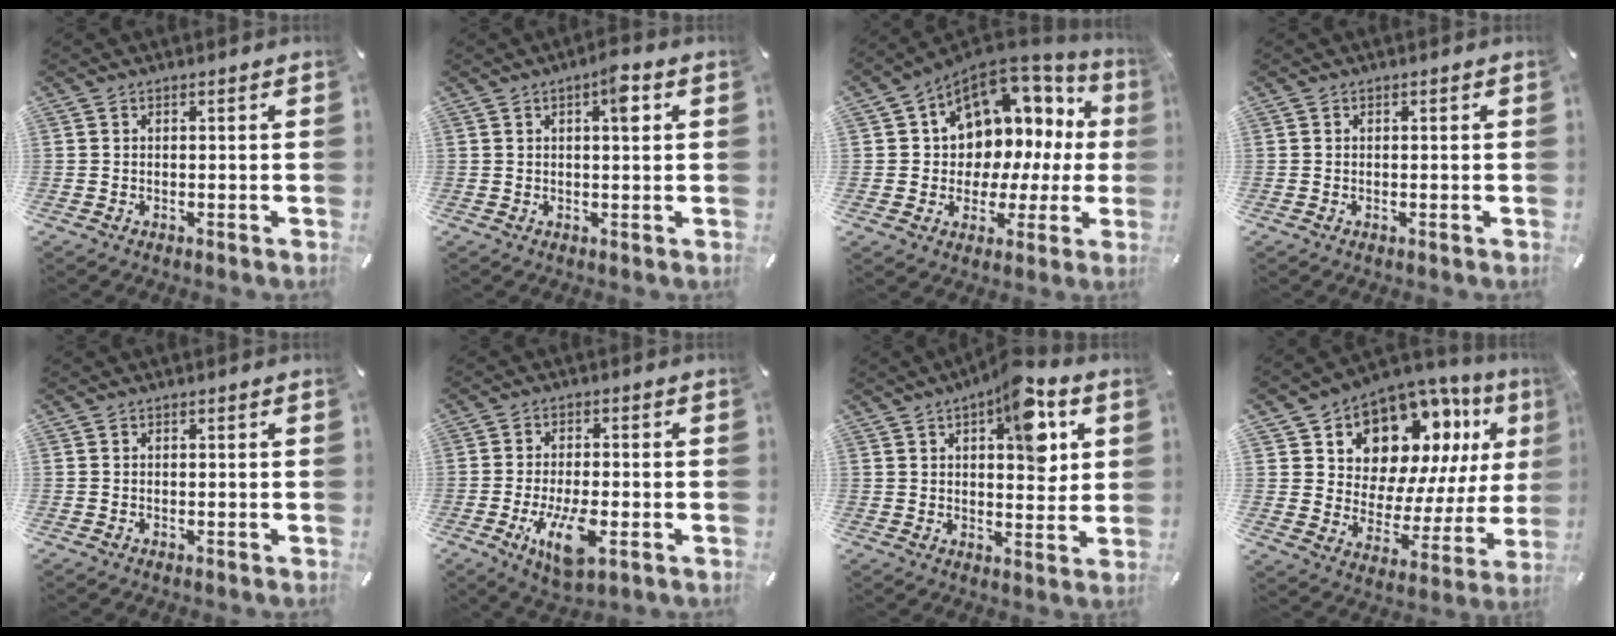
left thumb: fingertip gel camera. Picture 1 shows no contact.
{"total": 4.6, "force": [1.5, 1.3, 4.1], "torque": [-0.060, -0.002, 0.018]}
{"total": 11.7, "force": [5.4, 9.2, 4.8], "torque": [-0.076, -0.055, 0.100]}
{"total": 0.0}
{"total": 0.0}
{"total": 10.5, "force": [-3.4, 4.4, 8.9], "torque": [-0.166, -0.009, -0.059]}
{"total": 12.6, "force": [5.6, 5.7, 9.8], "torque": [-0.112, -0.030, 0.087]}
{"total": 14.7, "force": [9.6, 9.5, 5.8], "torque": [-0.095, -0.082, 0.171]}